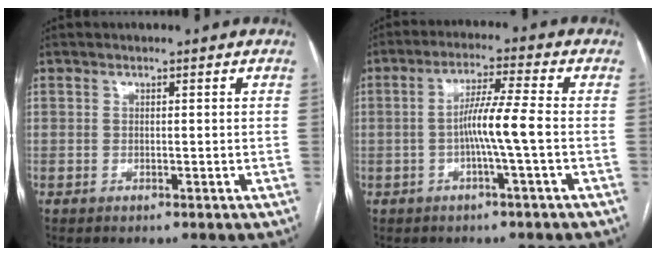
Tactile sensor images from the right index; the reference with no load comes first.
{"total": 6.4, "force": [-1.2, -0.9, 6.2], "torque": [-0.115, 0.007, -0.023]}